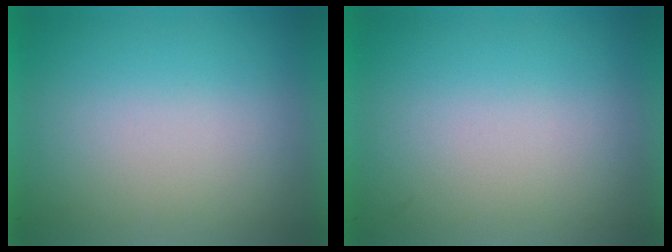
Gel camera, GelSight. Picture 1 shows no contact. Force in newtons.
{"total": 0.0}